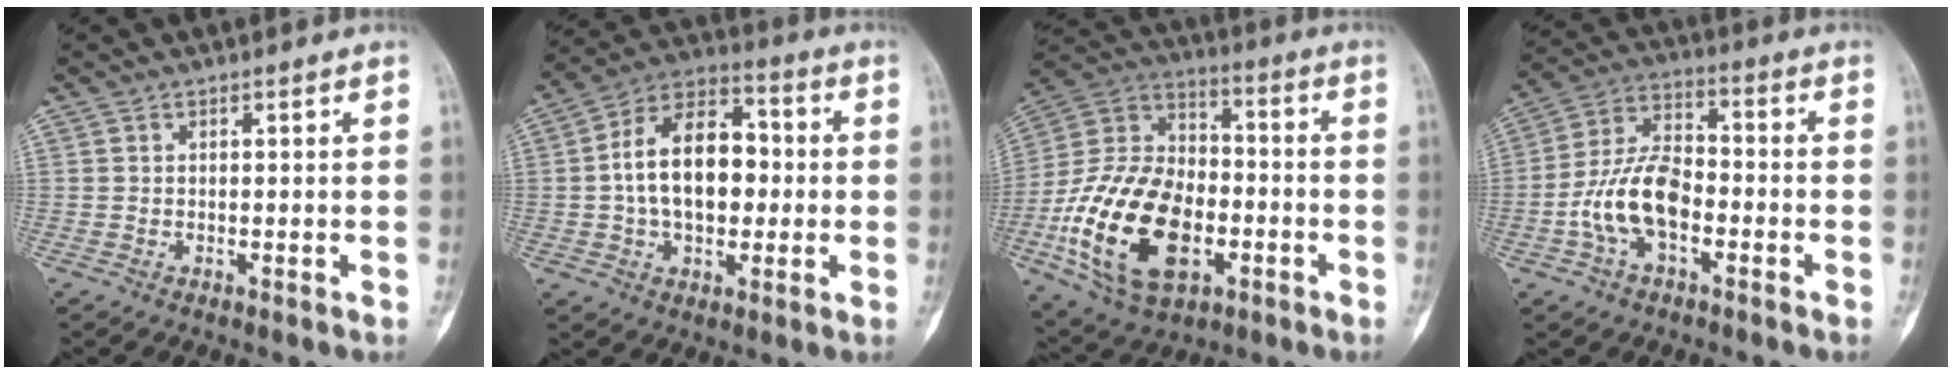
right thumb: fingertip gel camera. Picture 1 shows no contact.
{"total": 16.0, "force": [0.0, 10.1, 12.5], "torque": [-0.180, 0.033, -0.008]}
{"total": 25.1, "force": [-7.2, 15.3, 18.5], "torque": [-0.335, 0.033, -0.115]}
{"total": 12.2, "force": [-3.5, 6.8, 9.5], "torque": [-0.177, 0.040, -0.071]}